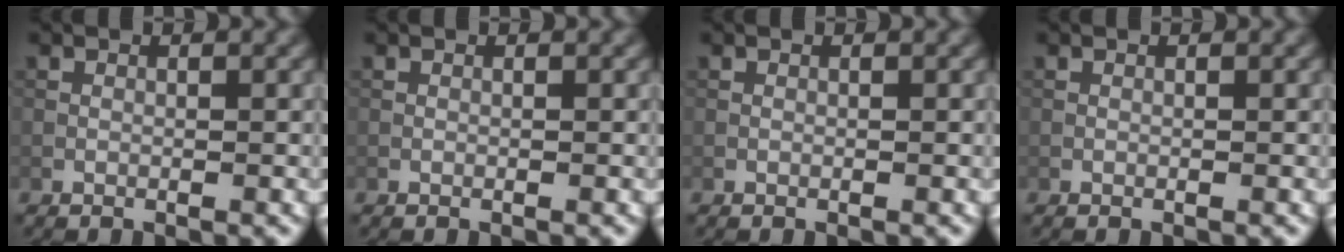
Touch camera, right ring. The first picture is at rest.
{"total": 0.0}
{"total": 0.0}
{"total": 0.0}